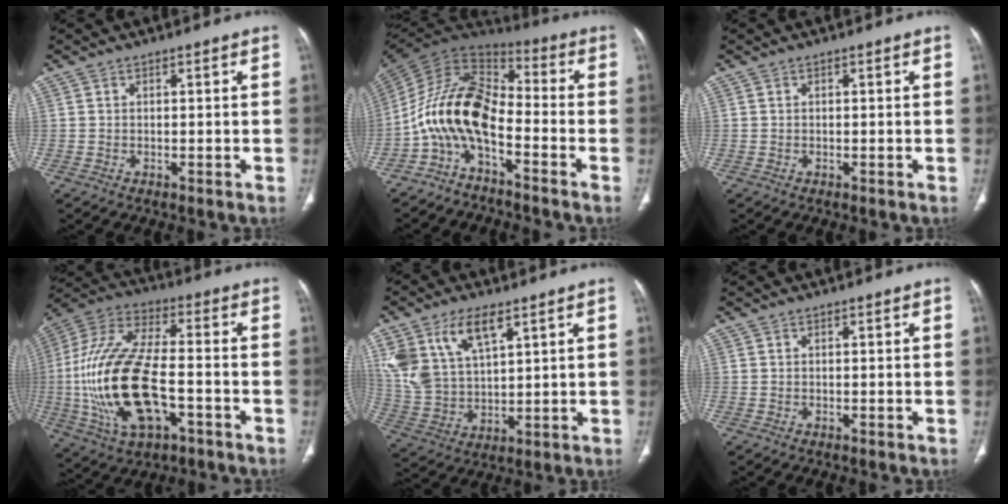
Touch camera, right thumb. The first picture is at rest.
{"total": 13.3, "force": [-5.2, 6.4, 10.5], "torque": [-0.197, 0.083, -0.111]}
{"total": 0.0}
{"total": 23.6, "force": [-4.8, 11.1, 20.3], "torque": [-0.437, 0.020, -0.077]}
{"total": 13.8, "force": [7.1, 6.9, 9.6], "torque": [-0.188, -0.016, 0.152]}
{"total": 0.0}